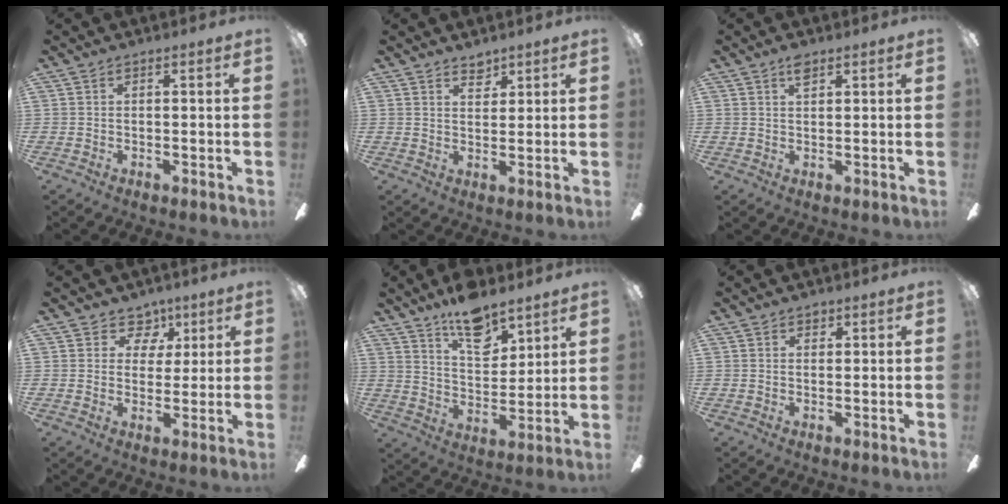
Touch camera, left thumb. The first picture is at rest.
{"total": 3.6, "force": [3.0, 1.7, 1.1], "torque": [-0.010, -0.014, 0.052]}
{"total": 2.5, "force": [1.7, 1.1, 1.5], "torque": [-0.028, 0.001, 0.029]}
{"total": 6.5, "force": [3.3, 5.3, 1.8], "torque": [-0.017, -0.014, 0.057]}
{"total": 13.0, "force": [9.6, 6.1, 6.3], "torque": [-0.096, -0.052, 0.173]}
{"total": 1.2, "force": [0.8, 0.8, 0.4], "torque": [0.000, 0.001, 0.013]}